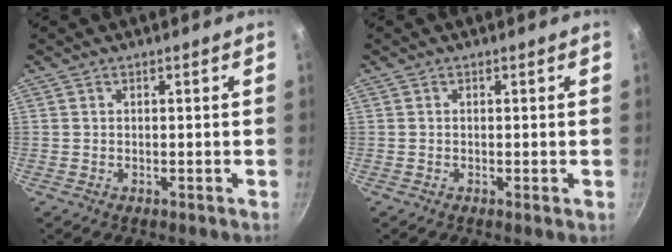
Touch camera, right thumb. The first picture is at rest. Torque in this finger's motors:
{"motor_torque": [-0.48, 0.21, -0.20, 0.02, -0.03]}